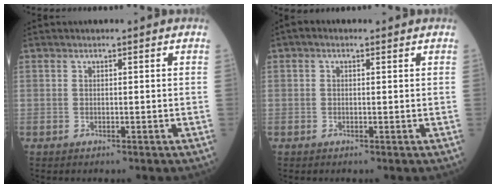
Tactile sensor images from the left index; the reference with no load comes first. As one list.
[{"total": 1.1, "force": [0.5, 0.6, 0.7], "torque": [-0.019, 0.009, 0.005]}]